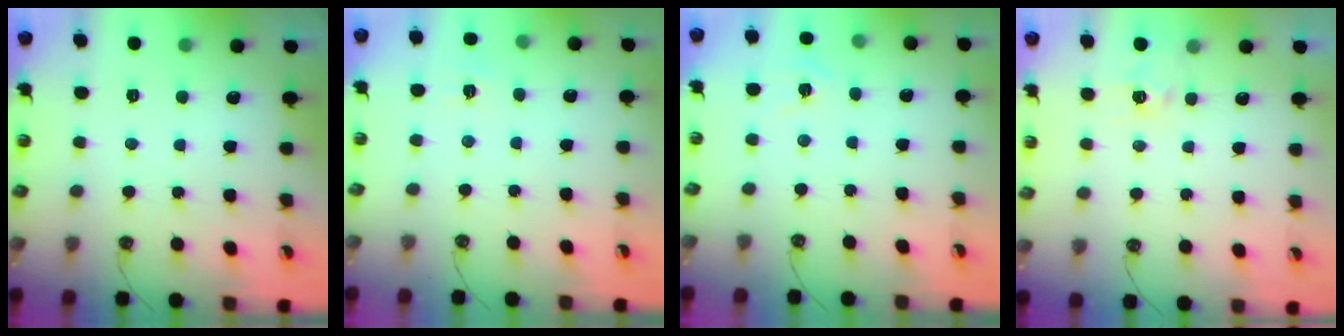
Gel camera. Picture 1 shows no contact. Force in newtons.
{"total": 5.0, "press": 5.0, "slide": 0.6}
{"total": 5.0, "press": 5.0, "slide": 0.5}
{"total": 4.8, "press": 4.8, "slide": 0.6}